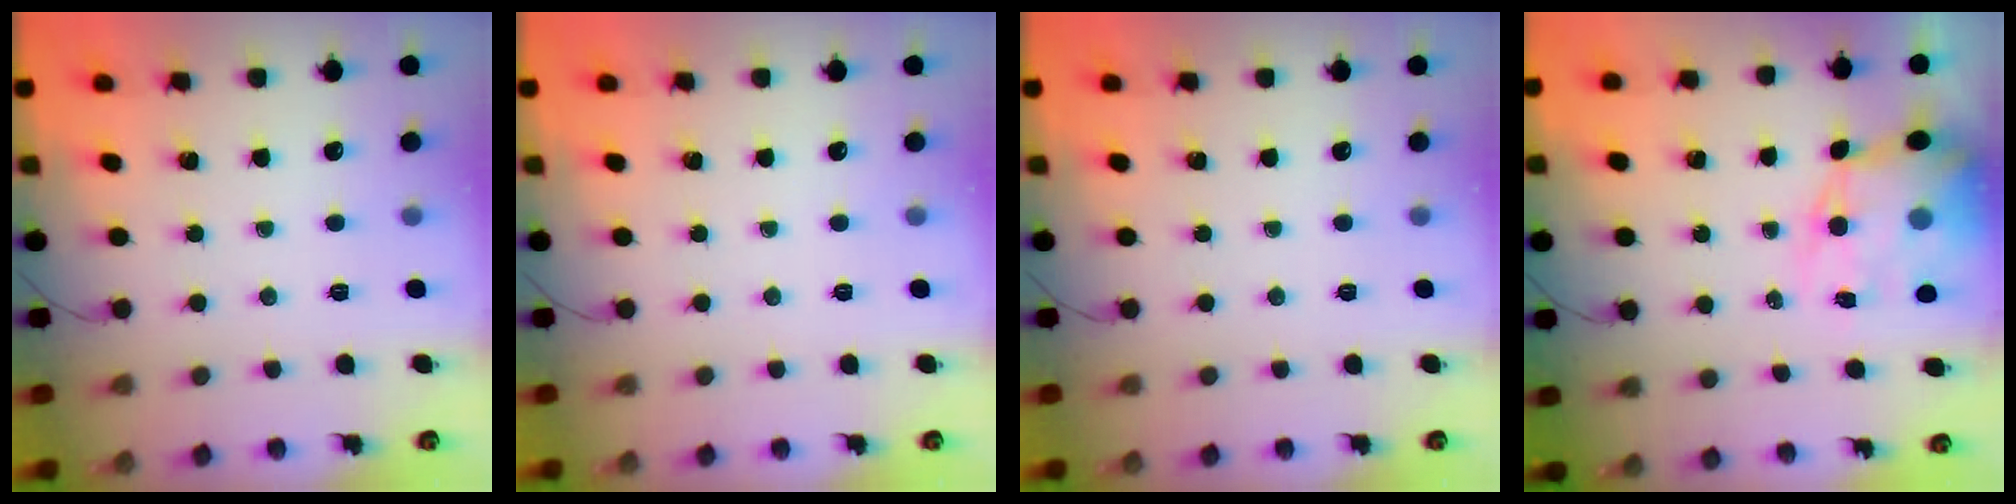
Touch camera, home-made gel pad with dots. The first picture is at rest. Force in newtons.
{"total": 0.0}
{"total": 0.0}
{"total": 13.9, "press": 13.6, "slide": 3.2}